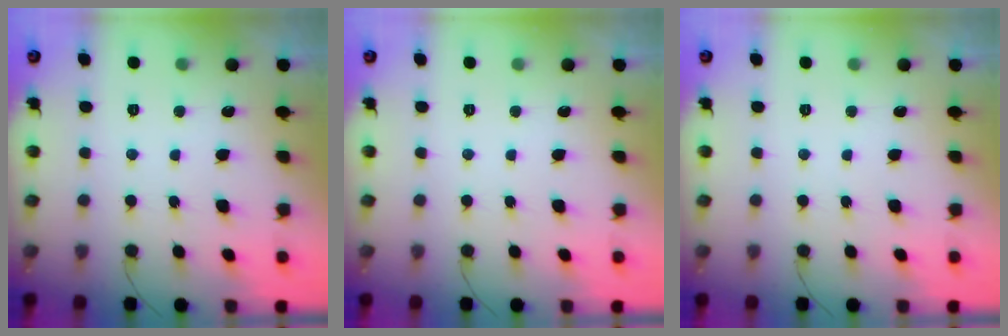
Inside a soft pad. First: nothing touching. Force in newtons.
{"total": 0.0}
{"total": 0.0}